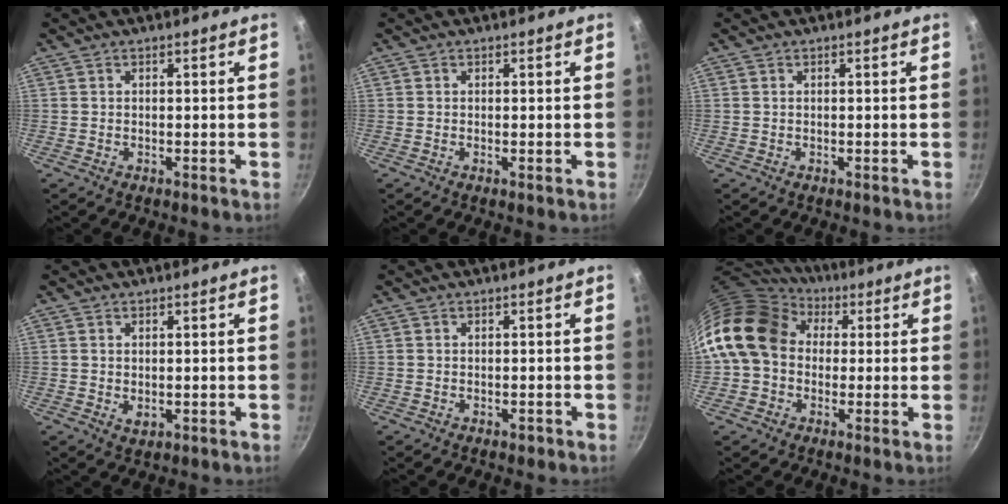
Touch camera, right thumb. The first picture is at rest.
{"total": 0.0}
{"total": 0.0}
{"total": 1.9, "force": [0.3, 1.2, 1.4], "torque": [-0.023, -0.005, 0.007]}
{"total": 1.0, "force": [-0.5, 0.7, 0.5], "torque": [-0.005, 0.004, -0.006]}
{"total": 16.2, "force": [2.6, 12.9, 9.4], "torque": [-0.151, 0.031, 0.032]}